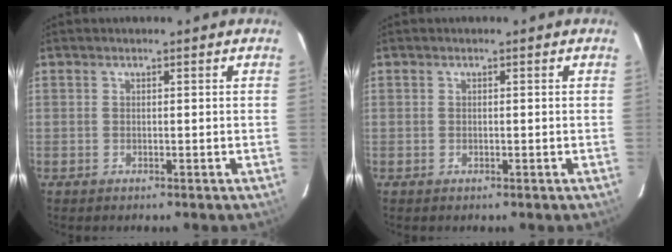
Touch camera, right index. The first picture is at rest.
{"total": 0.0}